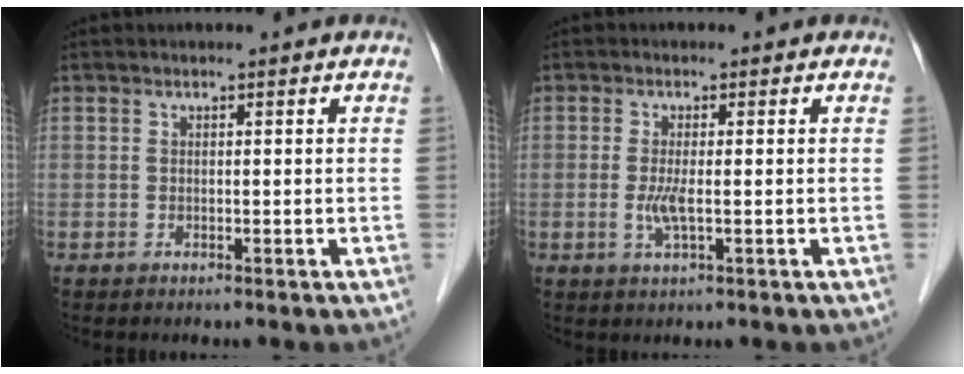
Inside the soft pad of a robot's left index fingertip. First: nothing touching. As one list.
[{"total": 2.7, "force": [-0.4, 0.4, 2.6], "torque": [-0.059, -0.004, -0.007]}]